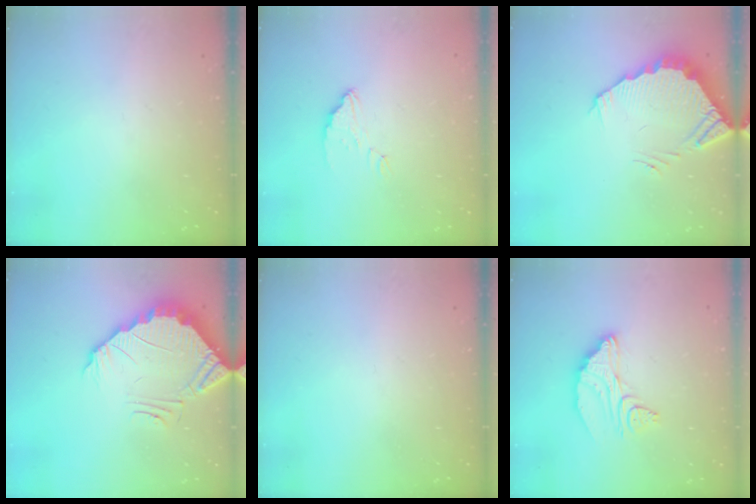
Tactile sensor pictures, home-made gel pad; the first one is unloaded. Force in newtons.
{"total": 4.7, "press": 4.6, "slide": 0.6}
{"total": 3.6, "press": 3.6, "slide": 0.3}
{"total": 4.0, "press": 3.9, "slide": 0.3}
{"total": 0.0}
{"total": 11.9, "press": 11.9, "slide": 1.0}